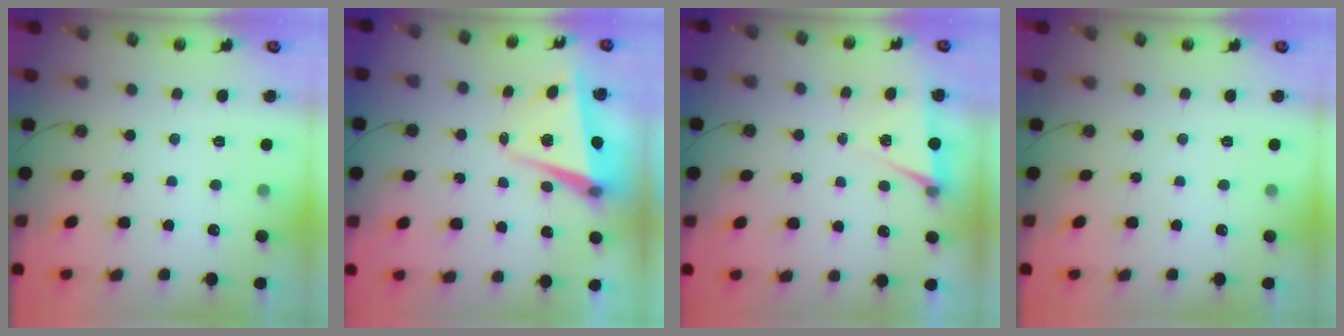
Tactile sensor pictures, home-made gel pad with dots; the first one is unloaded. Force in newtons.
{"total": 5.8, "press": 5.7, "slide": 1.2}
{"total": 5.3, "press": 2.7, "slide": 4.5}
{"total": 0.0}